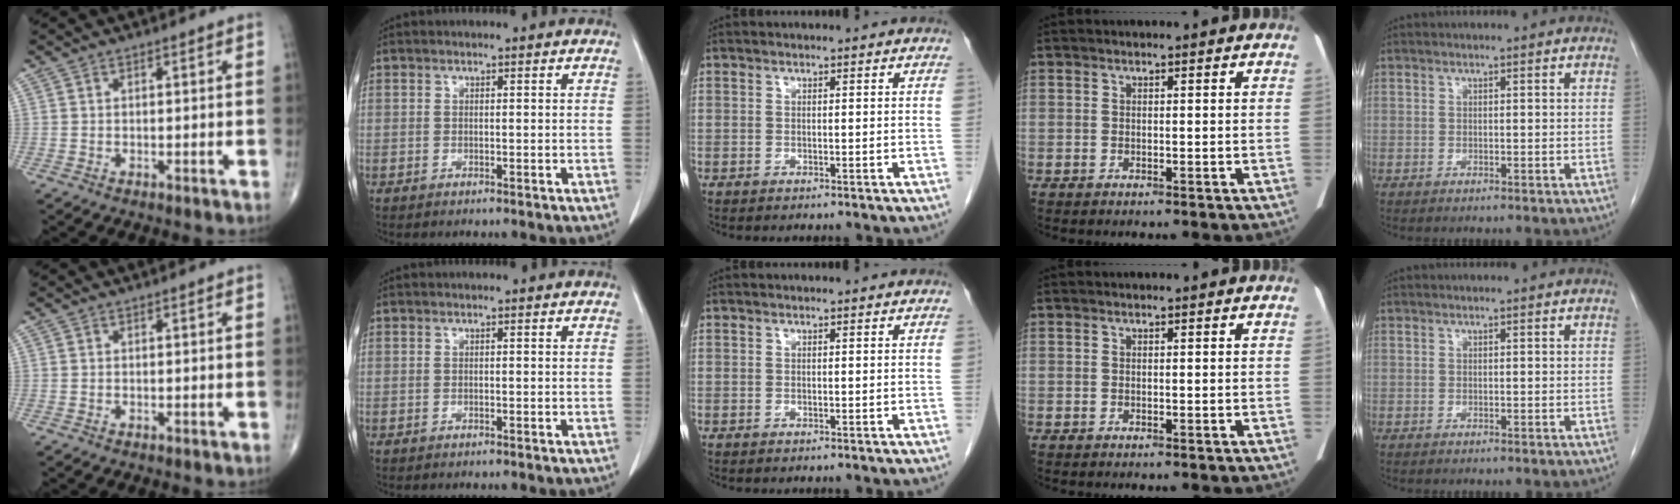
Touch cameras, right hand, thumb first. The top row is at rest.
{}